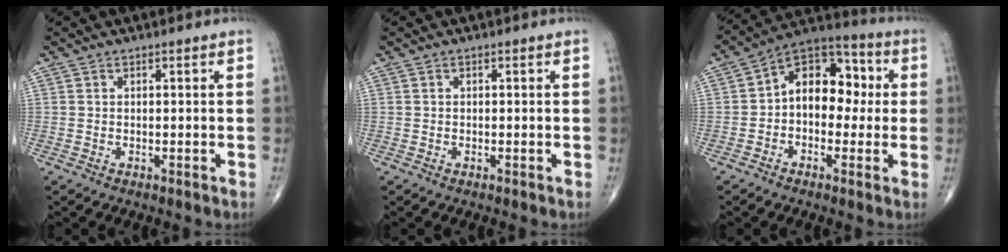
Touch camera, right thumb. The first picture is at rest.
{"total": 0.0}
{"total": 12.8, "force": [0.5, 8.7, 9.5], "torque": [-0.099, 0.038, -0.011]}